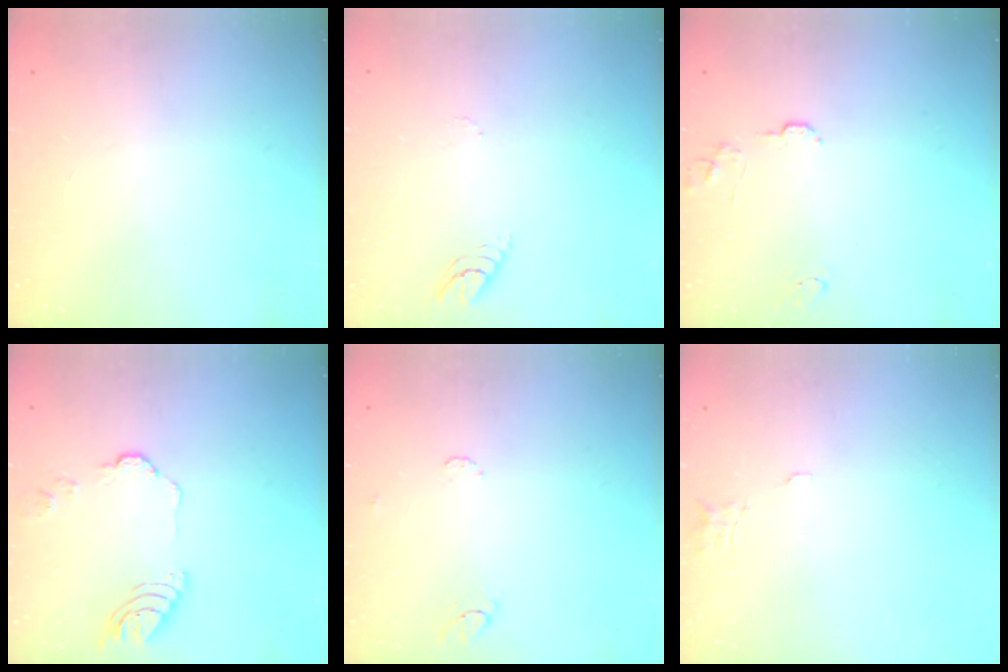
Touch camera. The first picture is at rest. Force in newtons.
{"total": 3.8, "press": 3.8, "slide": 0.6}
{"total": 7.5, "press": 7.5, "slide": 0.6}
{"total": 8.9, "press": 8.8, "slide": 1.0}
{"total": 5.9, "press": 5.9, "slide": 0.5}
{"total": 4.5, "press": 4.5, "slide": 0.3}